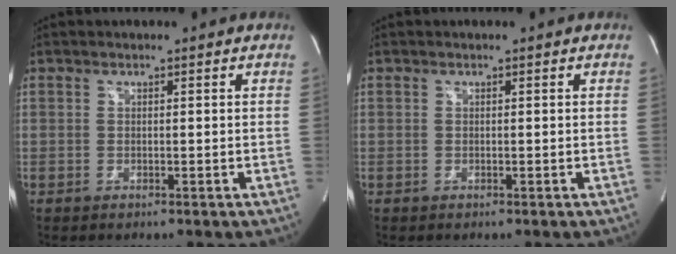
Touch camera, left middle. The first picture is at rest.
{"total": 0.0}